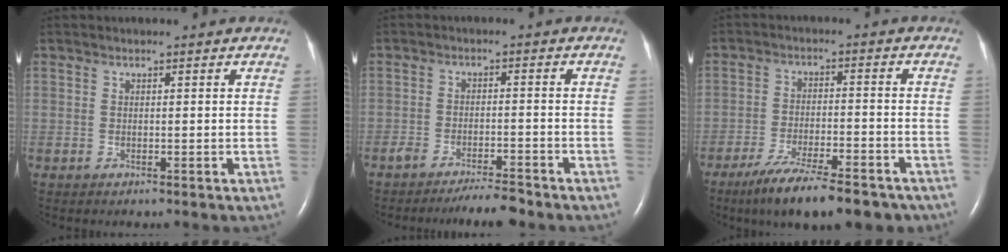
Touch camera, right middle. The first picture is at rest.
{"total": 4.9, "force": [-4.4, 0.4, 2.2], "torque": [-0.034, -0.010, -0.074]}
{"total": 14.4, "force": [-11.1, 3.3, 8.5], "torque": [-0.125, -0.013, -0.172]}